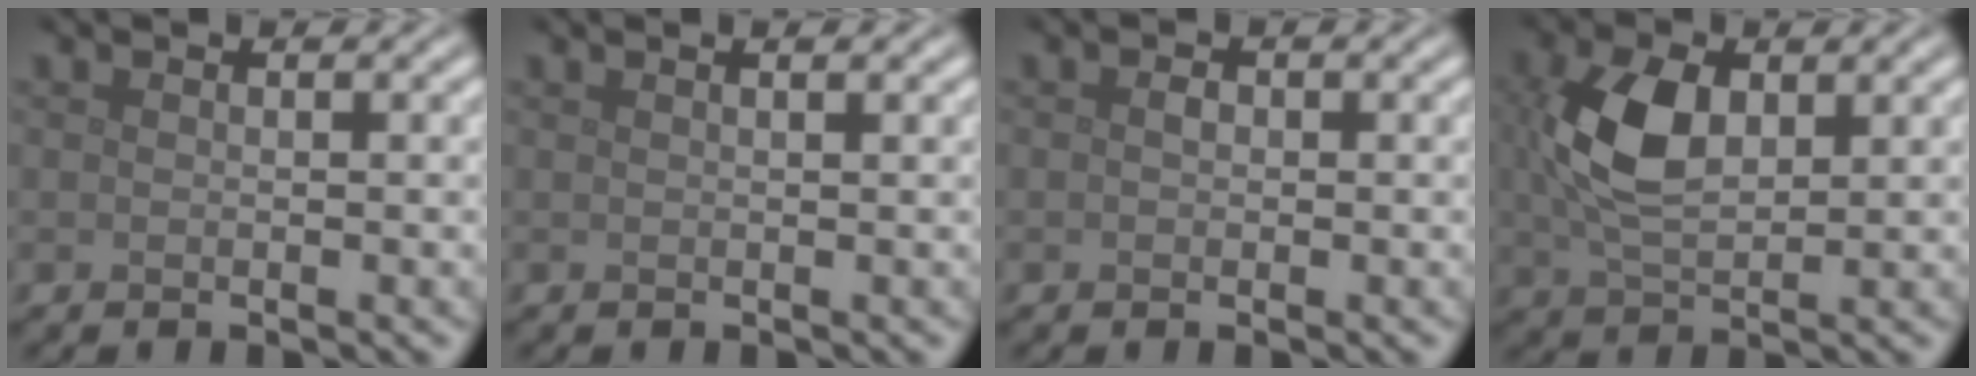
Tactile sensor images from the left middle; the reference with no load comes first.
{"total": 1.8, "force": [1.0, 0.7, 1.2], "torque": [-0.005, -0.002, -0.002]}
{"total": 0.7, "force": [0.0, 0.5, 0.5], "torque": [-0.009, -0.001, -0.002]}
{"total": 5.9, "force": [1.3, 3.6, 4.5], "torque": [-0.109, 0.000, 0.028]}